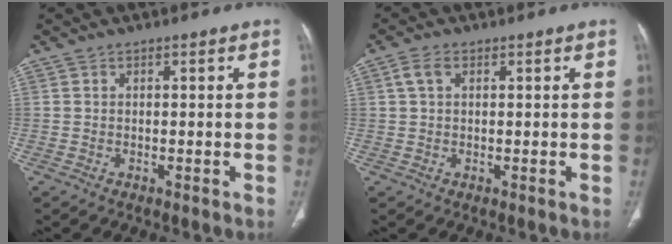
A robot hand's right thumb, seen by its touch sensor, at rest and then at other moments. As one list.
[{"total": 2.6, "force": [0.9, 1.6, 1.9], "torque": [-0.043, 0.009, 0.019]}]